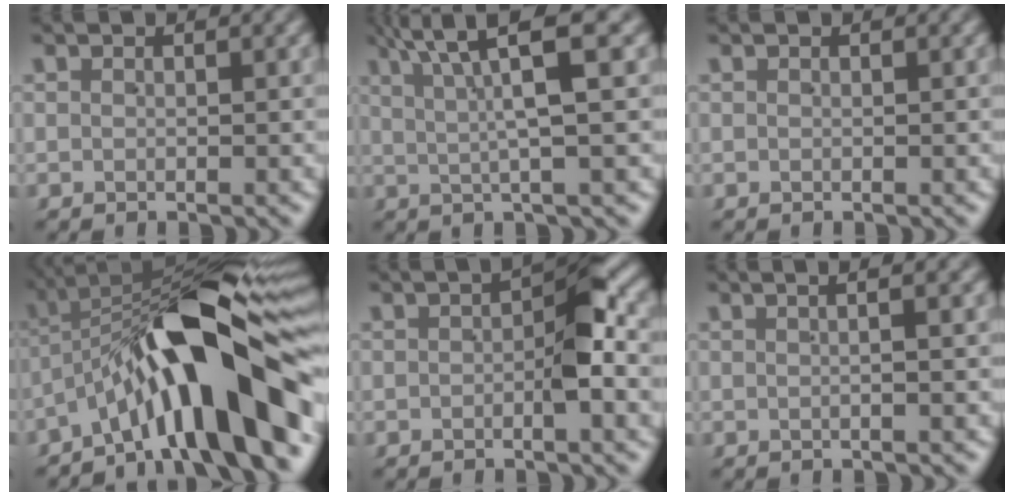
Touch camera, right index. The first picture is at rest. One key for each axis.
{"total": 6.6, "fx": 3.7, "fy": 0.2, "fz": 5.5, "tx": -0.084, "ty": 0.018, "tz": 0.054}
{"total": 0.0}
{"total": 16.4, "fx": -1.6, "fy": 6.4, "fz": 15.1, "tx": -0.205, "ty": 0.014, "tz": -0.022}
{"total": 4.0, "fx": 0.0, "fy": 1.0, "fz": 3.9, "tx": -0.053, "ty": 0.007, "tz": -0.002}
{"total": 2.2, "fx": 0.5, "fy": -0.1, "fz": 2.2, "tx": -0.023, "ty": 0.016, "tz": 0.005}